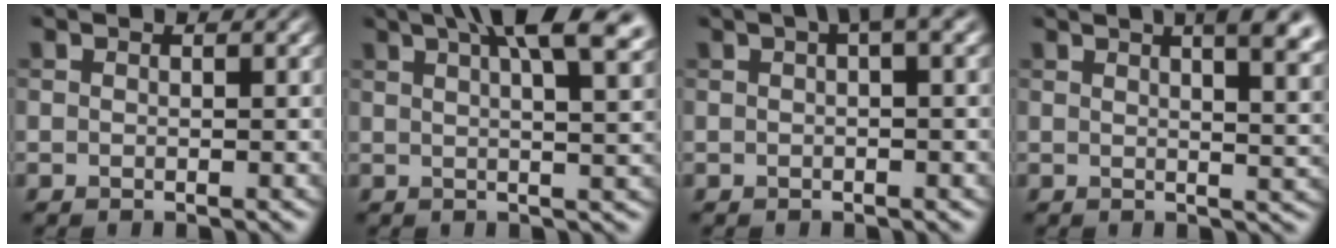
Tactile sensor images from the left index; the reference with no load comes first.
{"total": 11.5, "force": [6.2, 4.0, 8.9], "torque": [-0.081, 0.051, 0.059]}
{"total": 3.0, "force": [1.1, 0.5, 2.7], "torque": [-0.035, 0.013, 0.016]}
{"total": 11.2, "force": [5.8, 4.9, 8.2], "torque": [-0.053, 0.056, 0.055]}